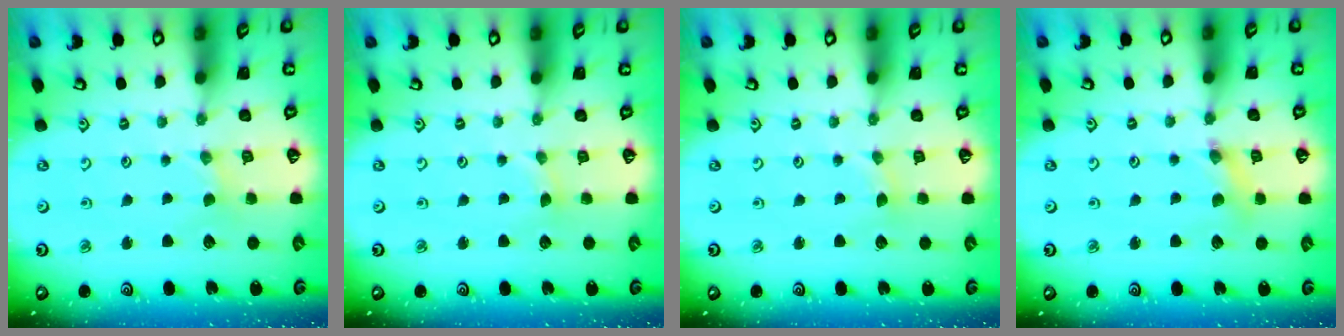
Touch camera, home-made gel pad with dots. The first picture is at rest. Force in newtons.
{"total": 1.3, "press": 1.2, "slide": 0.2}
{"total": 1.0, "press": 1.0, "slide": 0.2}
{"total": 2.5, "press": 2.5, "slide": 0.3}